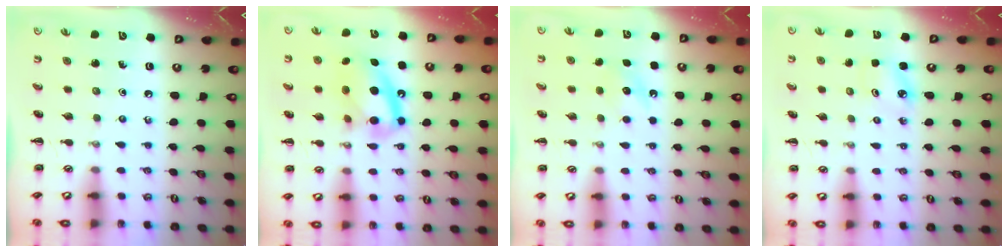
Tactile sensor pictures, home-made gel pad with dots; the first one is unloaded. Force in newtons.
{"total": 14.9, "press": 14.6, "slide": 3.1}
{"total": 5.2, "press": 5.0, "slide": 1.4}
{"total": 2.8, "press": 2.7, "slide": 0.4}